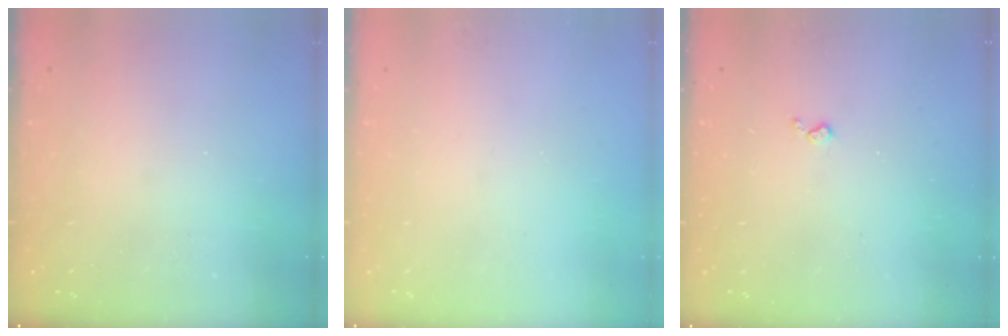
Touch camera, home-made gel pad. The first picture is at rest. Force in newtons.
{"total": 0.0}
{"total": 2.9, "press": 2.9, "slide": 0.5}